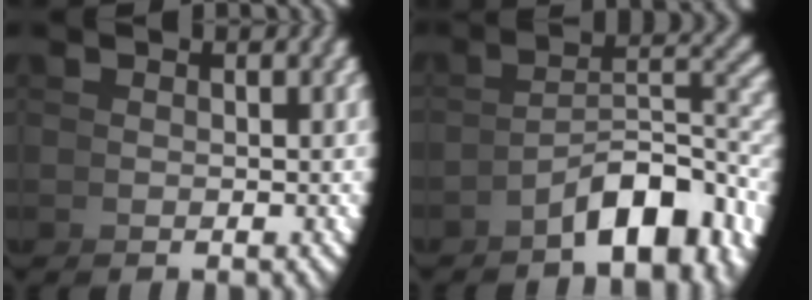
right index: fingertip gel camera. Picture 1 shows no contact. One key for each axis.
{"total": 7.2, "fx": -3.2, "fy": 2.9, "fz": 5.8, "tx": -0.070, "ty": -0.011, "tz": -0.048}